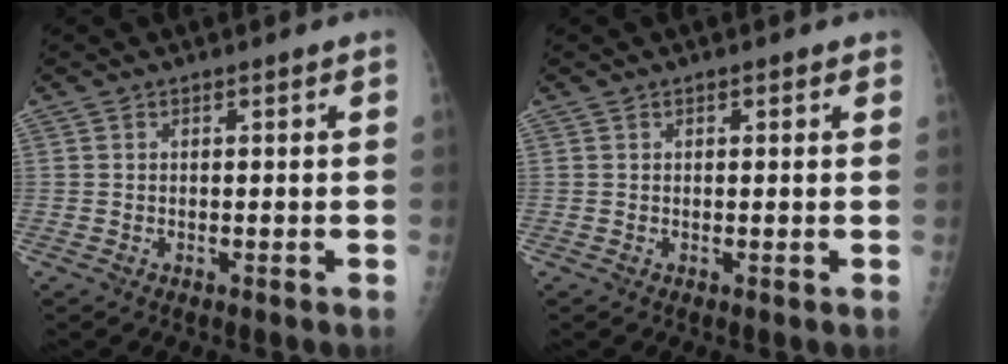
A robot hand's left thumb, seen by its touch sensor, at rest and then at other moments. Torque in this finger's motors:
{"motor_torque": [-0.17, -0.04, -0.17, -0.21, -0.01]}